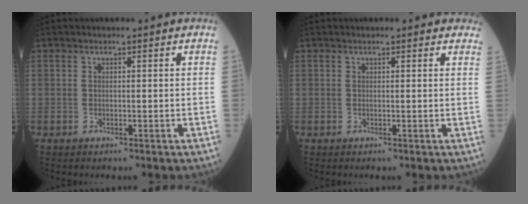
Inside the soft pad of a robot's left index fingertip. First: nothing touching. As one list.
[{"total": 2.5, "force": [2.0, 0.9, 1.0], "torque": [-0.008, 0.005, 0.010]}]